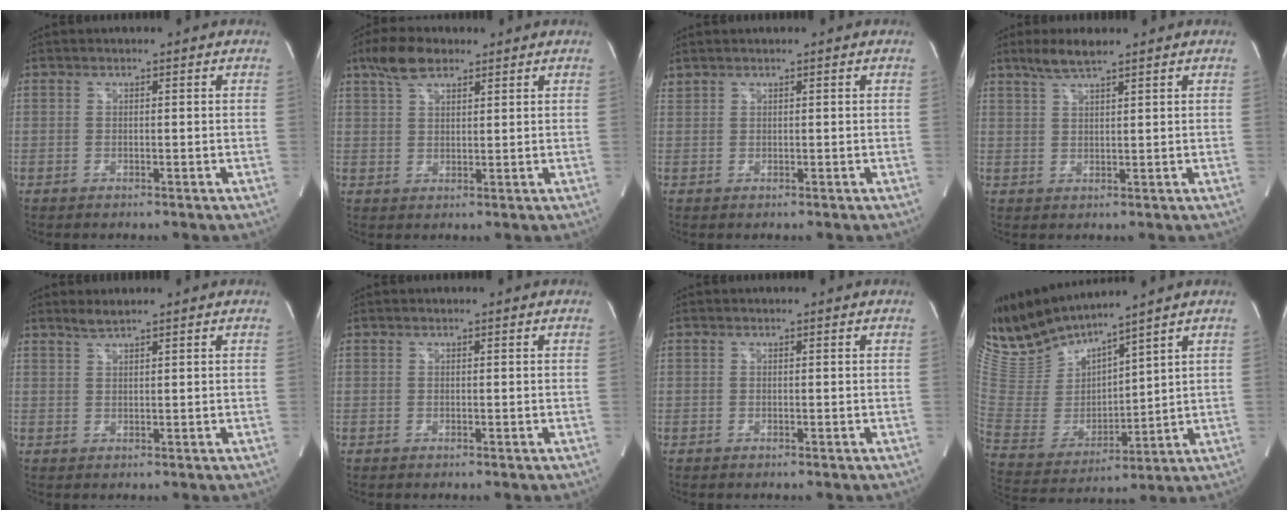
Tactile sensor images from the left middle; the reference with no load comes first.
{"total": 5.7, "force": [4.1, 2.3, 3.3], "torque": [-0.074, 0.015, 0.078]}
{"total": 0.6, "force": [0.6, 0.1, 0.0], "torque": [-0.009, 0.009, 0.018]}
{"total": 4.3, "force": [3.4, 0.2, 2.6], "torque": [-0.062, 0.006, 0.067]}
{"total": 1.7, "force": [1.6, -0.2, 0.7], "torque": [-0.018, 0.002, 0.035]}
{"total": 0.0}
{"total": 0.0}
{"total": 11.8, "force": [11.3, 0.2, 3.4], "torque": [-0.091, -0.004, 0.246]}